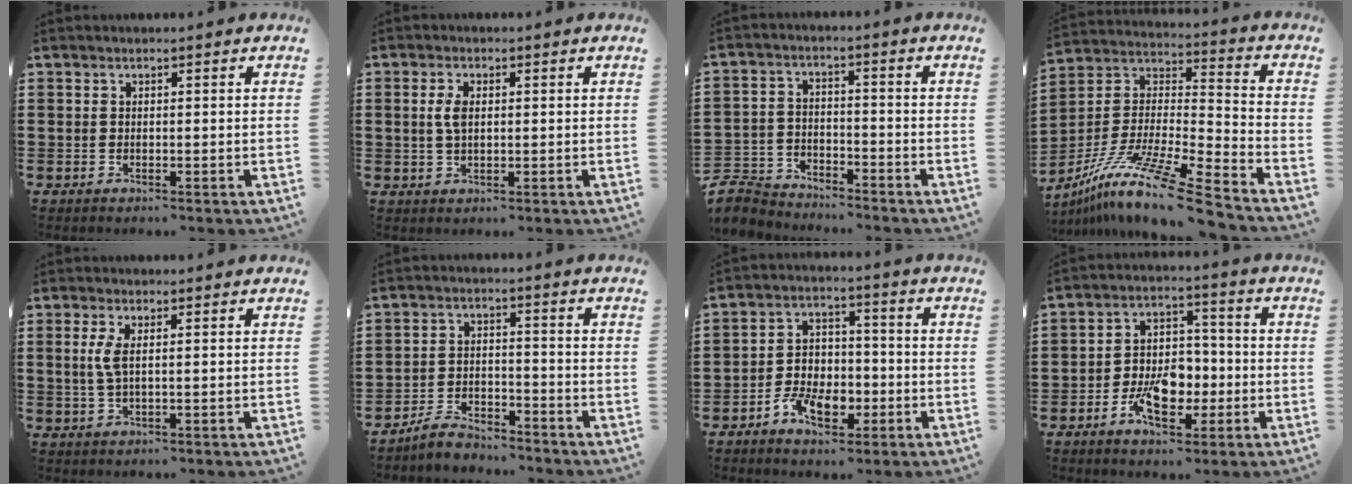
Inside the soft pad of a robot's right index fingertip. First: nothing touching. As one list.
[{"total": 3.3, "force": [0.5, 1.6, 2.8], "torque": [-0.067, 0.005, 0.005]}, {"total": 5.8, "force": [-5.6, 1.5, 0.3], "torque": [-0.032, 0.006, -0.120]}, {"total": 13.3, "force": [-10.7, -0.2, 7.9], "torque": [-0.155, 0.007, -0.209]}, {"total": 3.1, "force": [0.6, 0.8, 2.9], "torque": [-0.066, 0.001, 0.005]}, {"total": 4.3, "force": [-4.2, 0.9, 0.8], "torque": [-0.023, 0.009, -0.086]}, {"total": 7.2, "force": [-3.2, 4.7, 4.4], "torque": [-0.087, 0.007, -0.060]}, {"total": 8.0, "force": [-2.9, 4.9, 5.5], "torque": [-0.107, 0.004, -0.054]}]